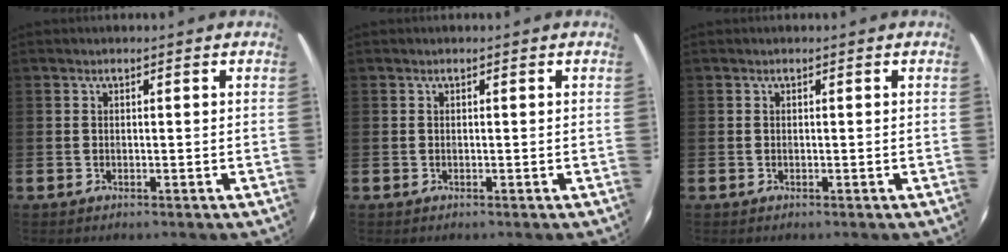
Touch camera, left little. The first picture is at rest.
{"total": 0.0}
{"total": 0.0}